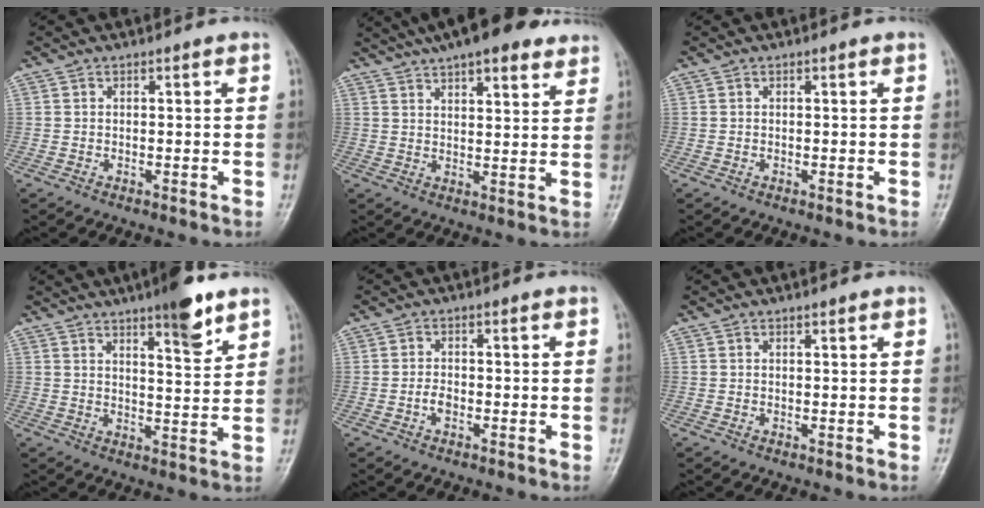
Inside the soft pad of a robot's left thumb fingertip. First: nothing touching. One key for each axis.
{"total": 15.8, "fx": 11.7, "fy": 4.9, "fz": 9.3, "tx": -0.123, "ty": -0.012, "tz": 0.166}
{"total": 0.0}
{"total": 8.8, "fx": 5.9, "fy": 1.9, "fz": 6.2, "tx": -0.077, "ty": -0.037, "tz": 0.086}
{"total": 2.0, "fx": -0.8, "fy": 1.2, "fz": 1.3, "tx": -0.023, "ty": 0.007, "tz": -0.017}
{"total": 0.7, "fx": 0.5, "fy": 0.1, "fz": 0.4, "tx": -0.007, "ty": -0.002, "tz": 0.008}